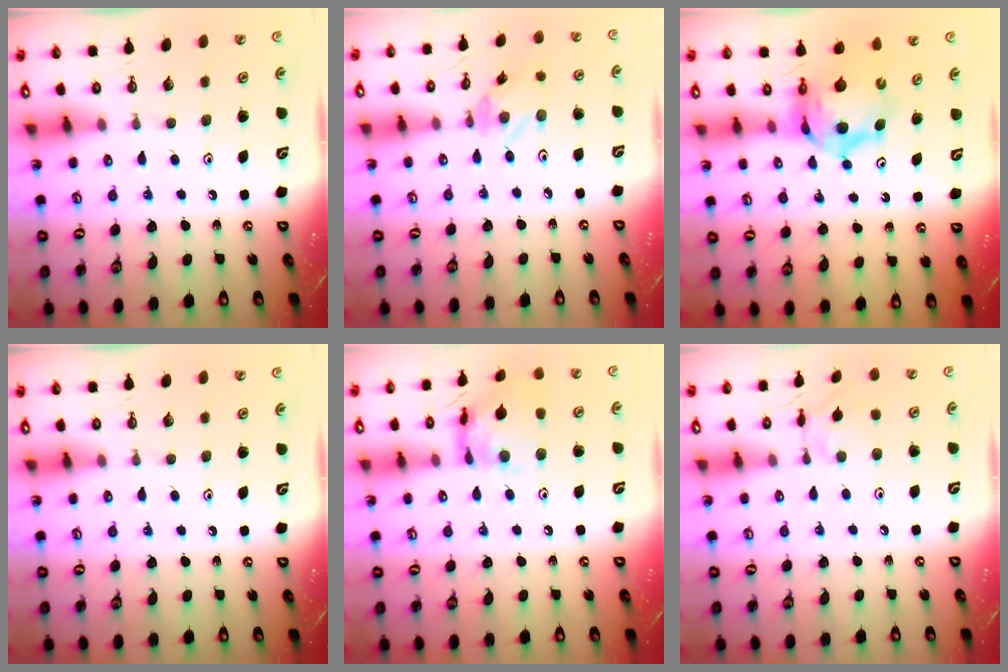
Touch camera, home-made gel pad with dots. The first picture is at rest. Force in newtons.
{"total": 1.8, "press": 1.8, "slide": 0.2}
{"total": 9.3, "press": 9.2, "slide": 1.0}
{"total": 0.0}
{"total": 11.8, "press": 11.8, "slide": 0.6}
{"total": 2.6, "press": 2.6, "slide": 0.3}